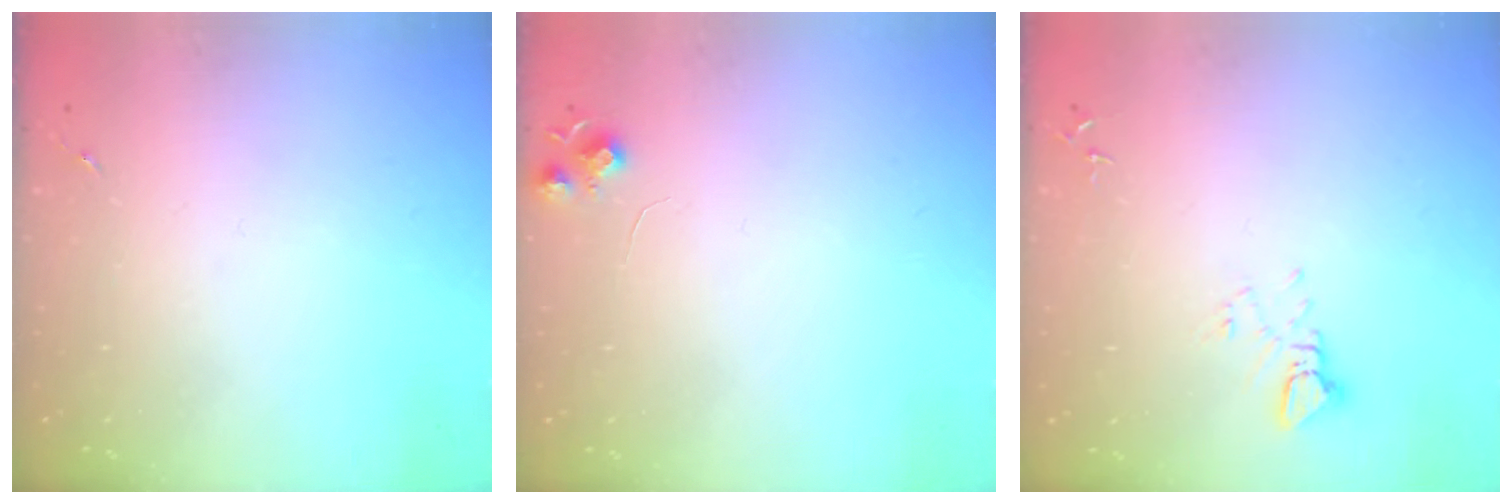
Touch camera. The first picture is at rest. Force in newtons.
{"total": 6.5, "press": 6.5, "slide": 0.8}
{"total": 3.3, "press": 3.3, "slide": 0.2}